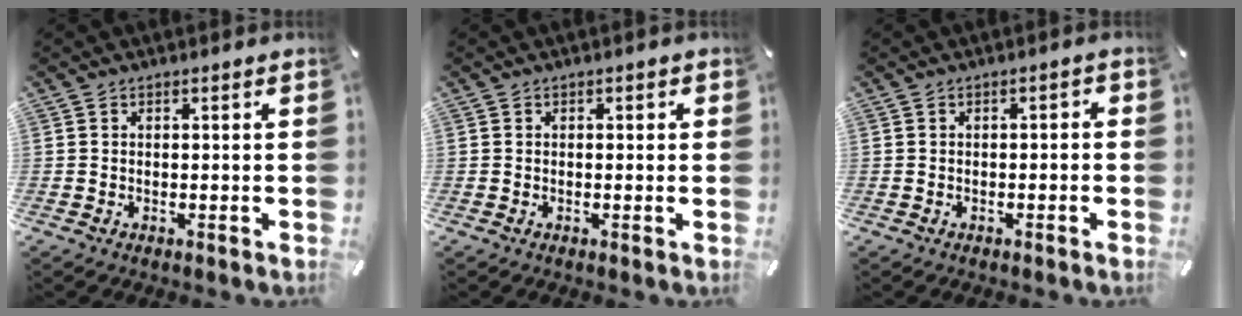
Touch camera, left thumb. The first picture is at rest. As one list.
[{"total": 0.6, "force": [-0.1, 0.4, 0.4], "torque": [-0.008, 0.002, -0.003]}, {"total": 1.6, "force": [-1.1, 0.7, 0.9], "torque": [-0.017, 0.007, -0.023]}]